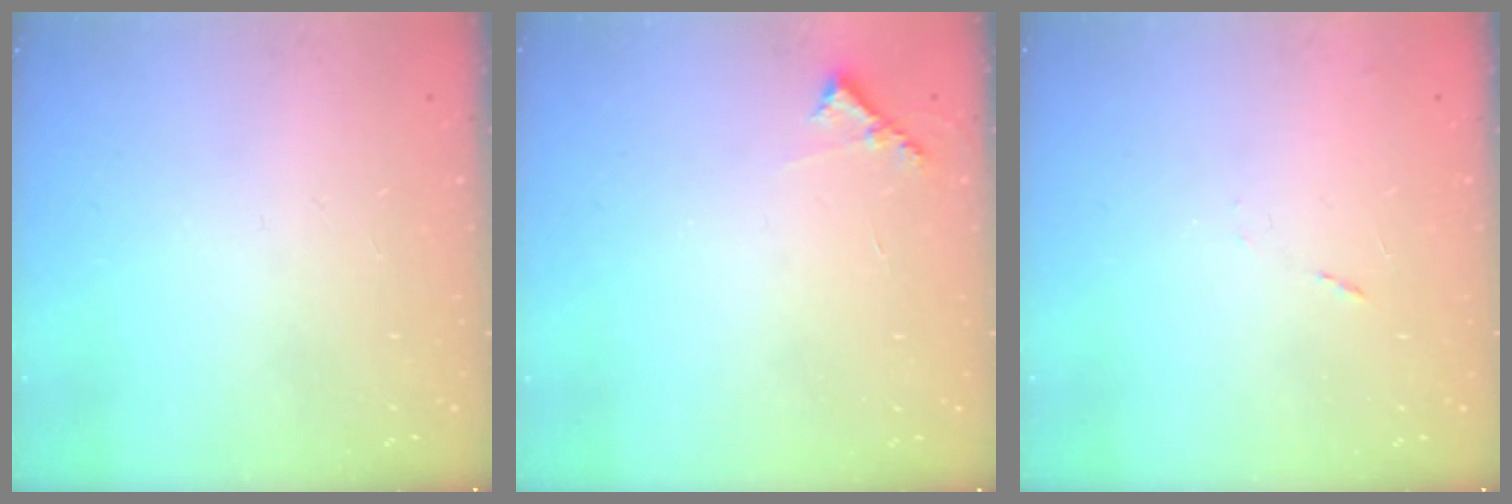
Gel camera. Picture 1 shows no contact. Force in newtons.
{"total": 5.8, "press": 5.8, "slide": 0.5}
{"total": 5.3, "press": 5.3, "slide": 0.5}